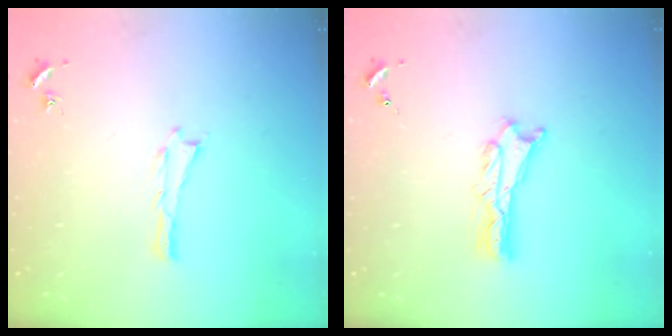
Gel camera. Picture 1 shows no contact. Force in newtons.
{"total": 2.7, "press": 2.6, "slide": 0.3}